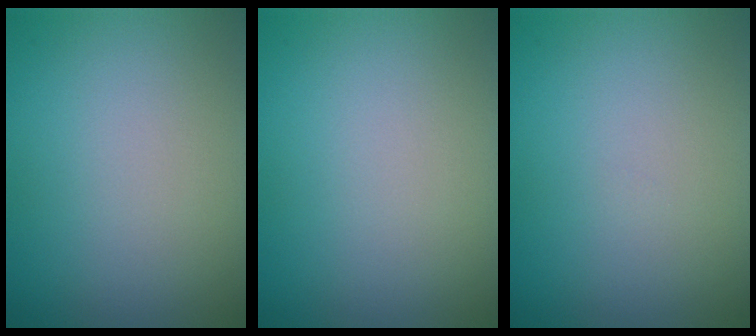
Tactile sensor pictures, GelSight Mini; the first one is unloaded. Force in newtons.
{"total": 0.0}
{"total": 0.0}